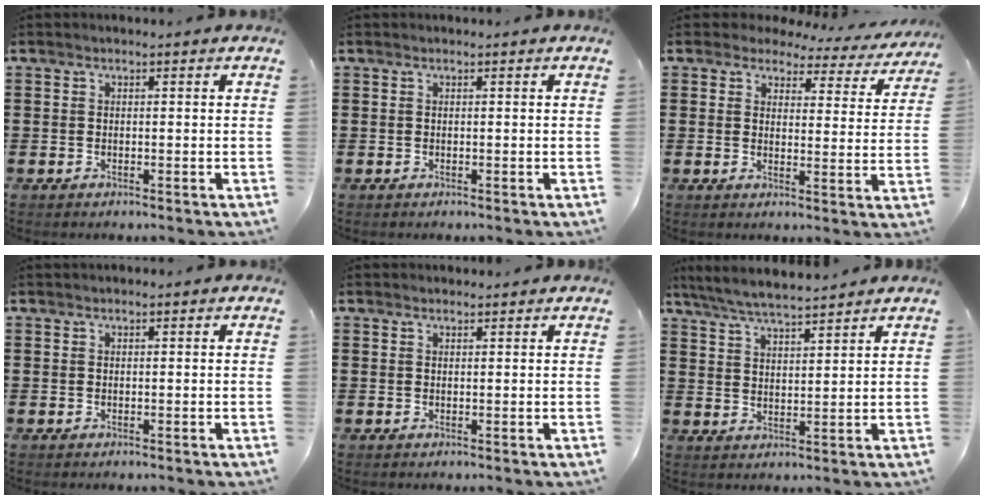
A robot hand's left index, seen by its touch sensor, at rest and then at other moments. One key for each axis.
{"total": 0.0}
{"total": 3.3, "fx": 2.8, "fy": 1.4, "fz": 1.1, "tx": -0.038, "ty": -0.012, "tz": 0.045}
{"total": 0.0}
{"total": 0.8, "fx": 0.8, "fy": 0.2, "fz": 0.1, "tx": -0.003, "ty": 0.000, "tz": 0.017}
{"total": 5.5, "fx": 5.2, "fy": 0.4, "fz": 1.9, "tx": -0.053, "ty": -0.016, "tz": 0.094}